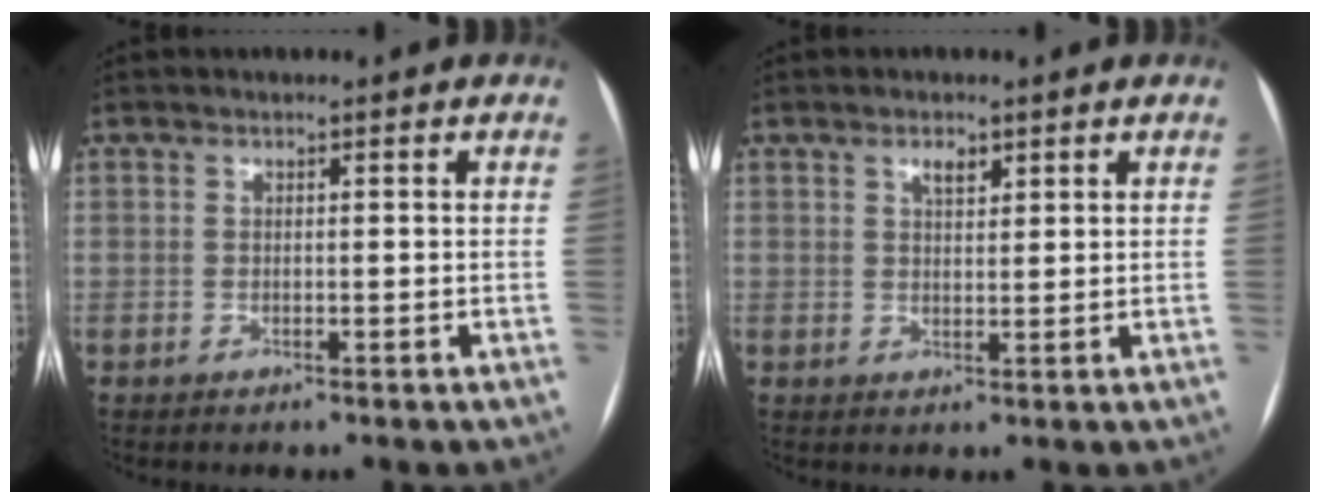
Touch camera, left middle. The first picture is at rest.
{"total": 2.1, "force": [1.4, 0.9, 1.4], "torque": [-0.024, 0.002, 0.024]}